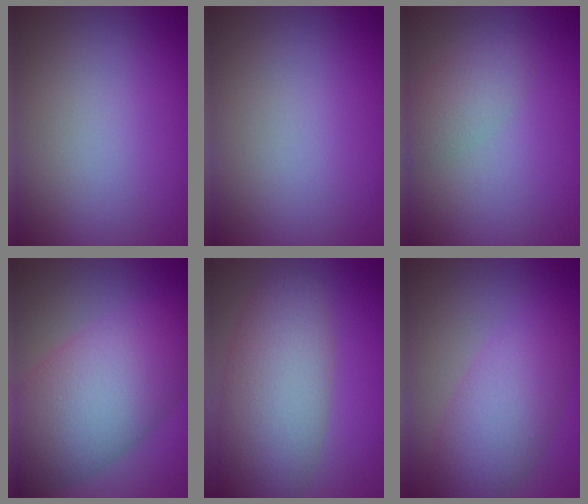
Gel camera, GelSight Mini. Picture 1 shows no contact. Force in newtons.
{"total": 0.0}
{"total": 2.4, "press": 2.4, "slide": 0.1}
{"total": 9.9, "press": 9.9, "slide": 0.4}
{"total": 7.7, "press": 7.7, "slide": 0.7}
{"total": 5.6, "press": 5.5, "slide": 0.1}